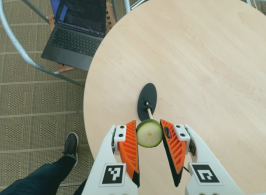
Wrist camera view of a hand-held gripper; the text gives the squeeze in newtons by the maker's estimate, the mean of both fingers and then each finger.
{"total": 9.5, "left": 9.9, "right": 9.1}